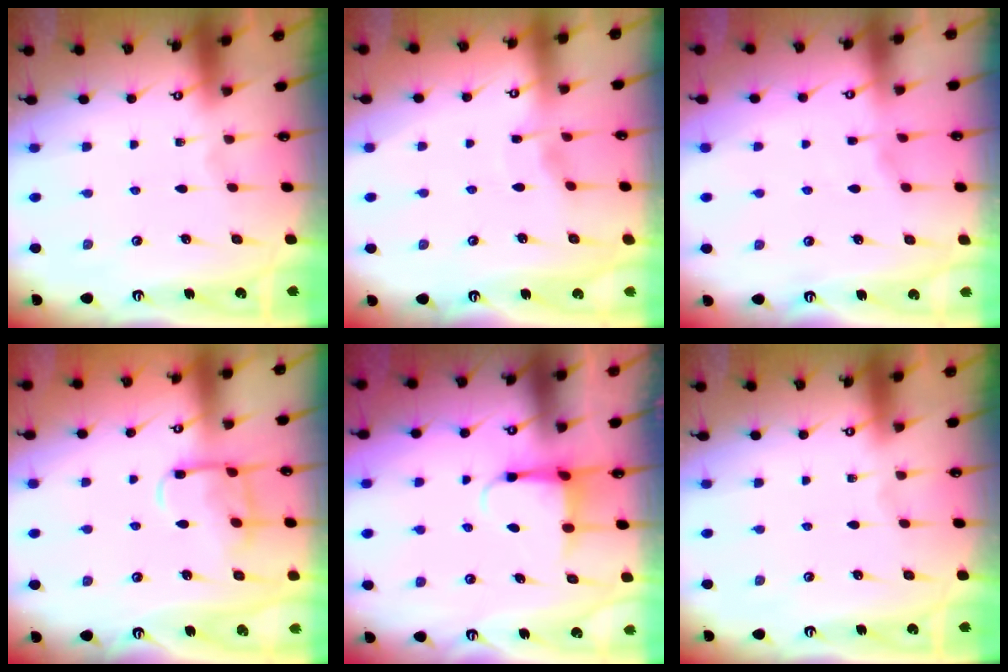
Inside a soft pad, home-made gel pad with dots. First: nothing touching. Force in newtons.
{"total": 2.7, "press": 2.7, "slide": 0.3}
{"total": 1.5, "press": 1.5, "slide": 0.4}
{"total": 10.5, "press": 10.5, "slide": 1.0}
{"total": 3.9, "press": 3.9, "slide": 0.6}
{"total": 0.0}